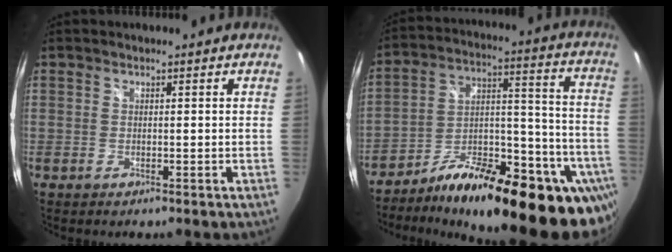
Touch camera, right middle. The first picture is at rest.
{"total": 29.6, "force": [-20.9, 9.6, 18.6], "torque": [-0.225, 0.018, -0.301]}